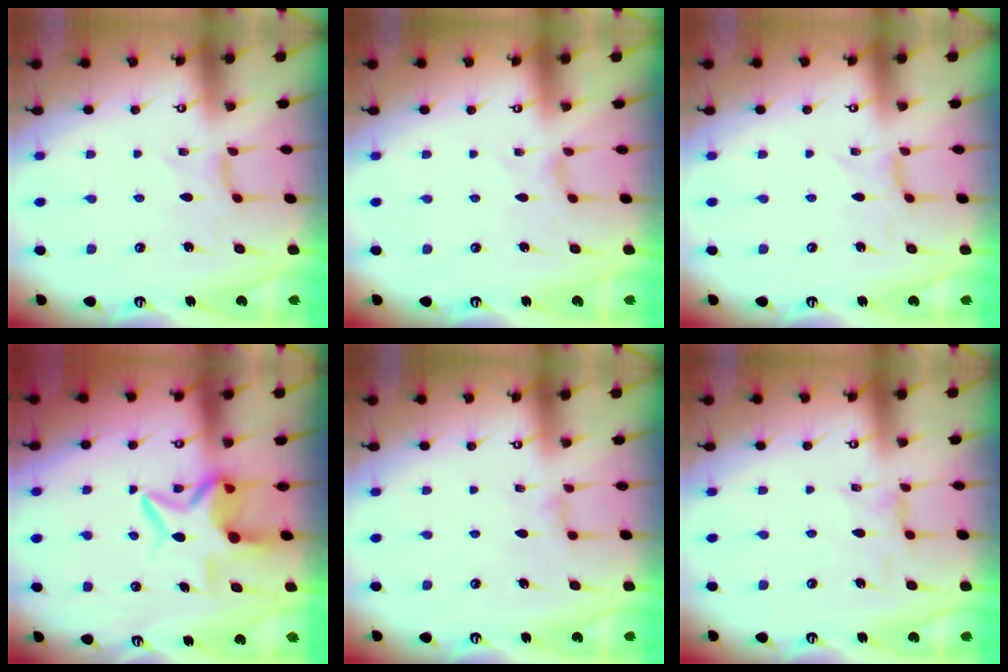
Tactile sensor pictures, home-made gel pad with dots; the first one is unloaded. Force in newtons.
{"total": 0.0}
{"total": 0.0}
{"total": 9.7, "press": 9.7, "slide": 1.1}
{"total": 2.3, "press": 2.2, "slide": 0.4}
{"total": 1.4, "press": 1.4, "slide": 0.3}